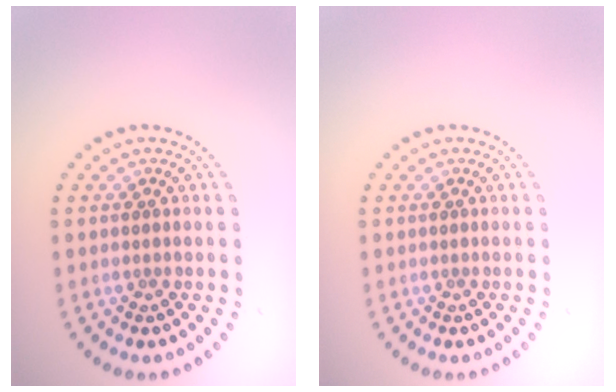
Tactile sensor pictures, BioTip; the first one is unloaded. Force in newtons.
{"total": 0.0}